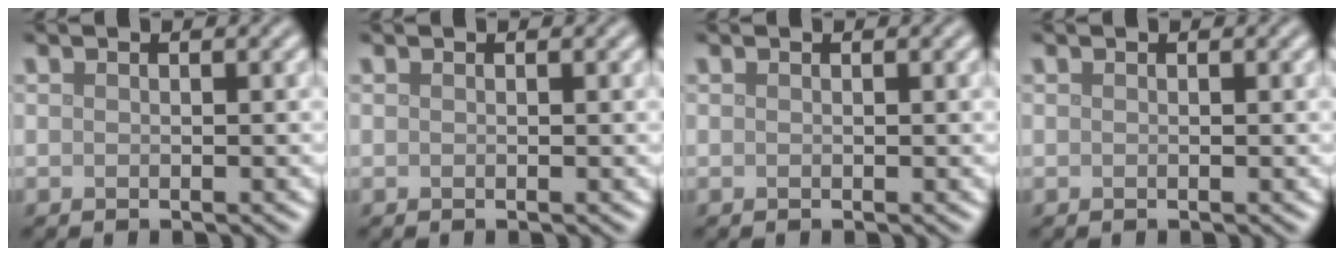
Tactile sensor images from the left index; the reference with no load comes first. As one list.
[{"total": 0.0}, {"total": 0.0}, {"total": 0.0}]